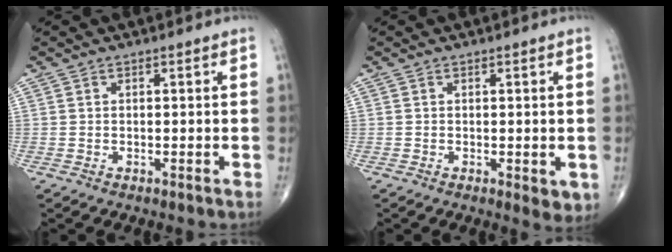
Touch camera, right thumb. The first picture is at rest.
{"total": 2.9, "force": [-0.5, 1.2, 2.5], "torque": [-0.023, -0.007, -0.005]}